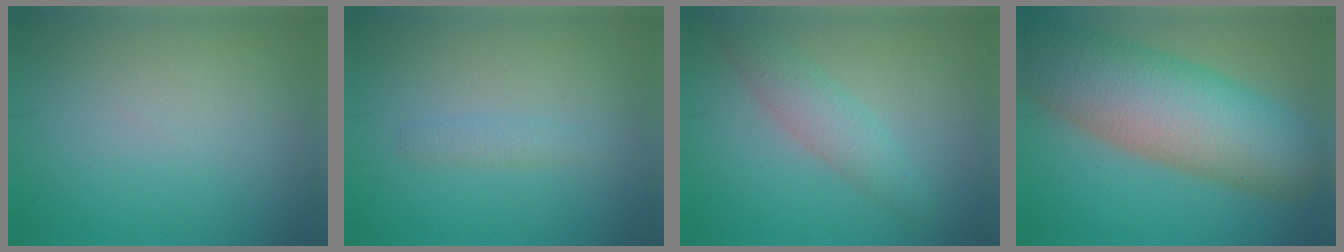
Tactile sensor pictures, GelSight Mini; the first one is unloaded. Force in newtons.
{"total": 1.1, "press": 1.1, "slide": 0.1}
{"total": 2.9, "press": 2.9, "slide": 0.1}
{"total": 12.3, "press": 12.3, "slide": 0.4}